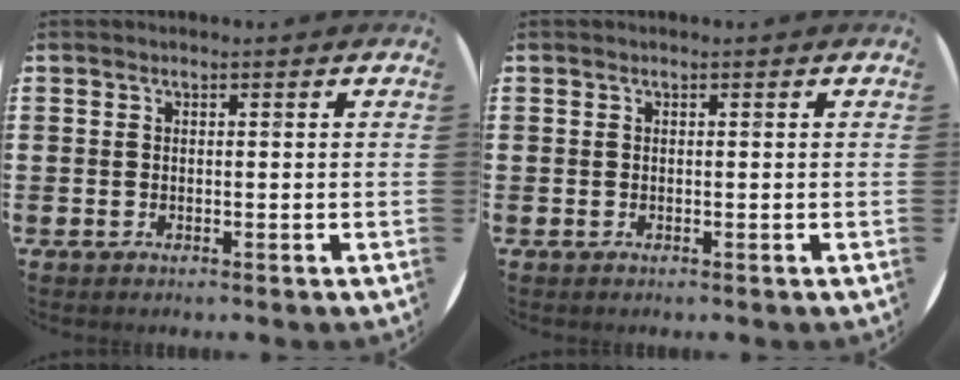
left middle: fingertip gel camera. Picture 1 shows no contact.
{"total": 0.0}